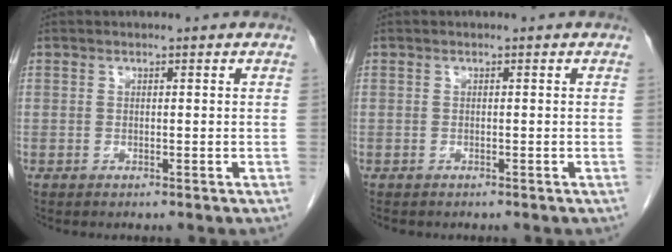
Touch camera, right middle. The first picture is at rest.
{"total": 0.9, "force": [-0.7, 0.4, 0.2], "torque": [-0.007, 0.000, -0.010]}